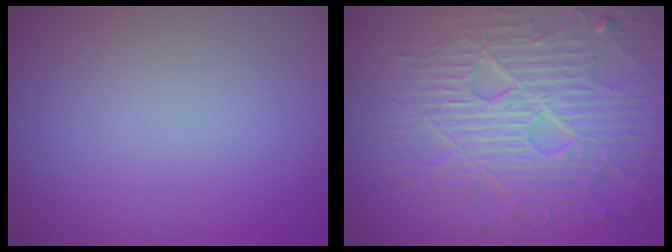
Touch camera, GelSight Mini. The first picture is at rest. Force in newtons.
{"total": 8.9, "press": 6.4, "slide": 6.2}